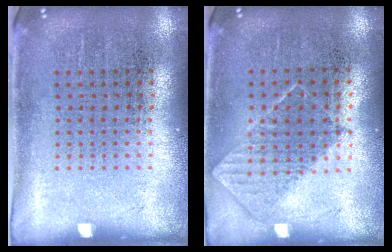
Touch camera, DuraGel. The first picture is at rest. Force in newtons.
{"total": 0.7, "press": 0.7, "slide": 0.2}